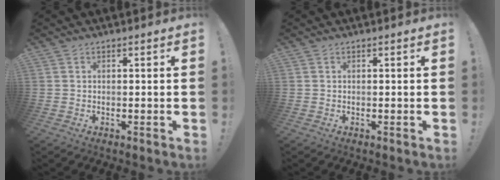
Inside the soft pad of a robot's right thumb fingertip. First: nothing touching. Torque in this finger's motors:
{"motor_torque": [-0.13, 0.13, 0.00, -0.01, 0.00]}